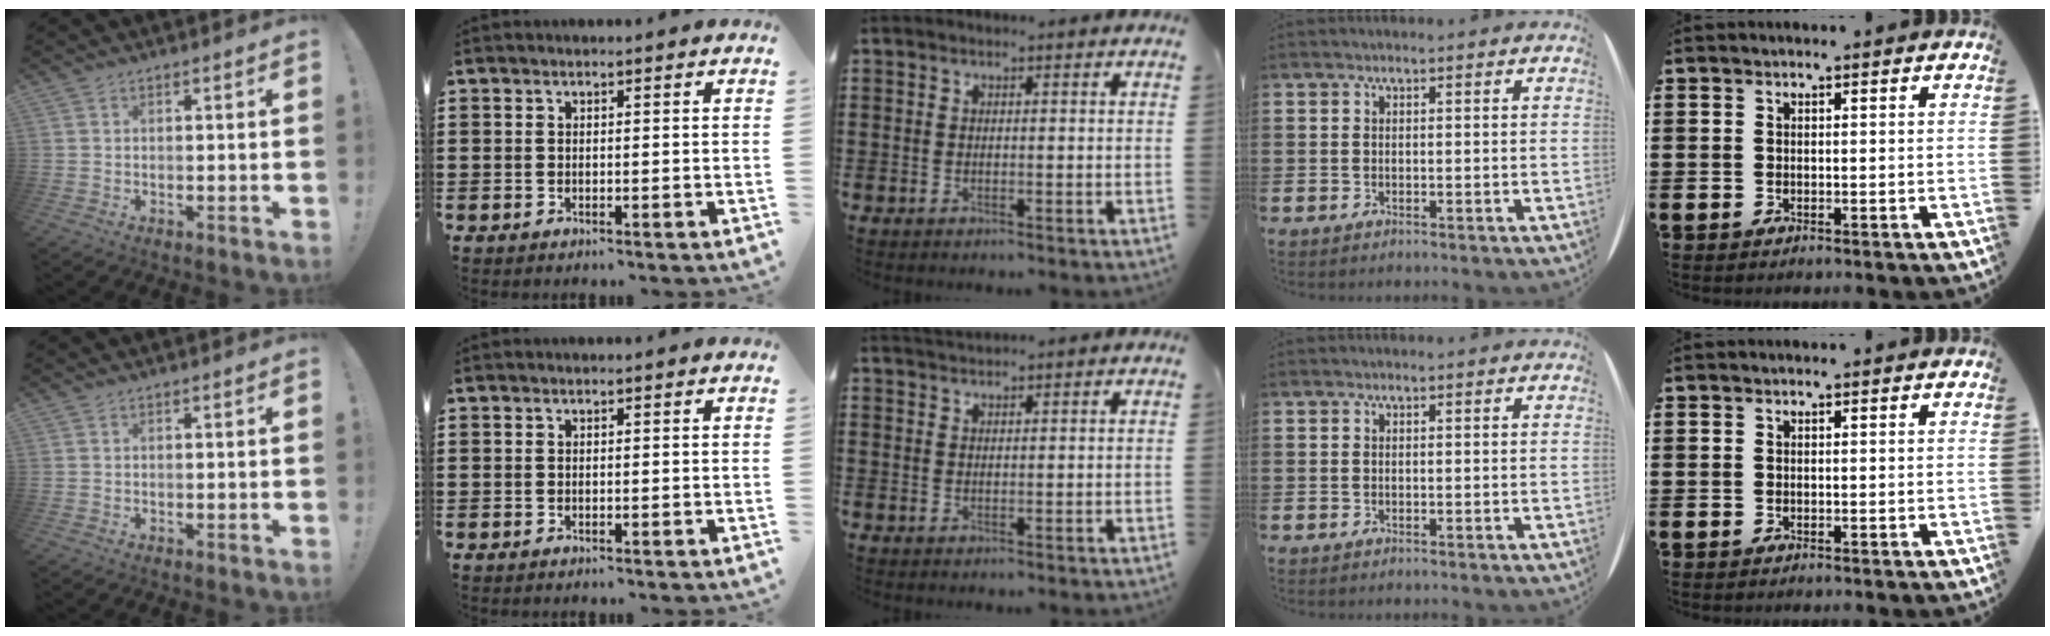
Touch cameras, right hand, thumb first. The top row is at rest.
{"middle": {"total": 1.5, "force": [1.5, 0.2, 0.2], "torque": [-0.007, 0.003, 0.029]}}